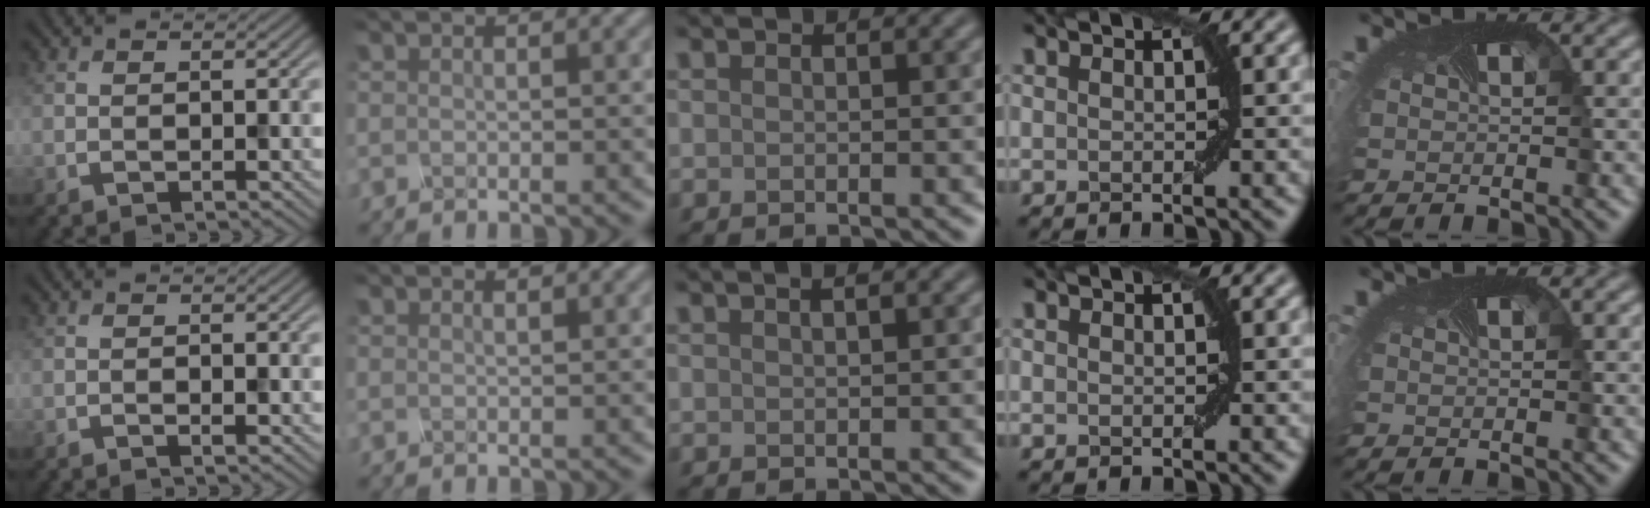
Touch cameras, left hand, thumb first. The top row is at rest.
{"thumb": {"total": 0.8, "force": [-0.4, 0.3, 0.6], "torque": [-0.013, 0.000, -0.007]}, "middle": {"total": 2.4, "force": [1.2, 1.2, 1.7], "torque": [-0.007, 0.020, -0.006]}}